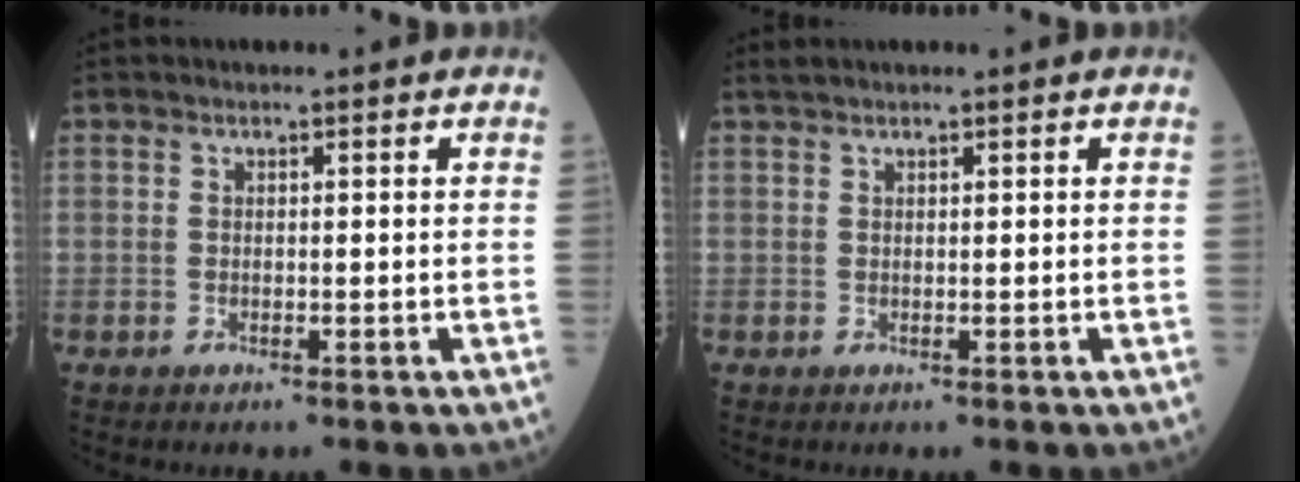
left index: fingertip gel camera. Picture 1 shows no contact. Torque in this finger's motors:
{"motor_torque": [-0.04, -0.06, 0.02, 0.00]}